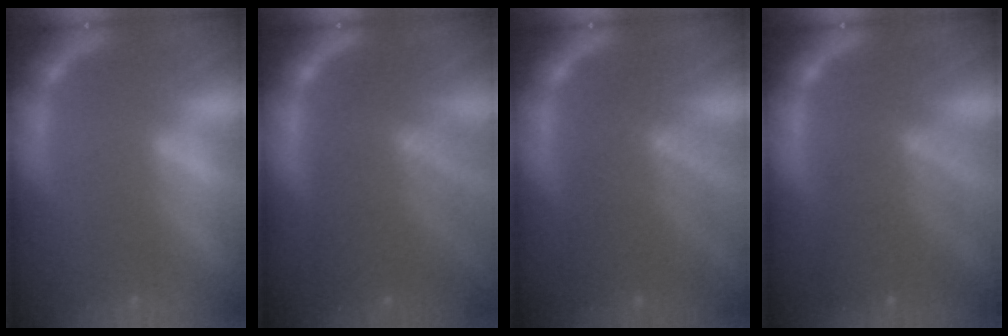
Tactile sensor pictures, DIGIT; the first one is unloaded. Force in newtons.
{"total": 8.6}
{"total": 7.5}
{"total": 6.6}